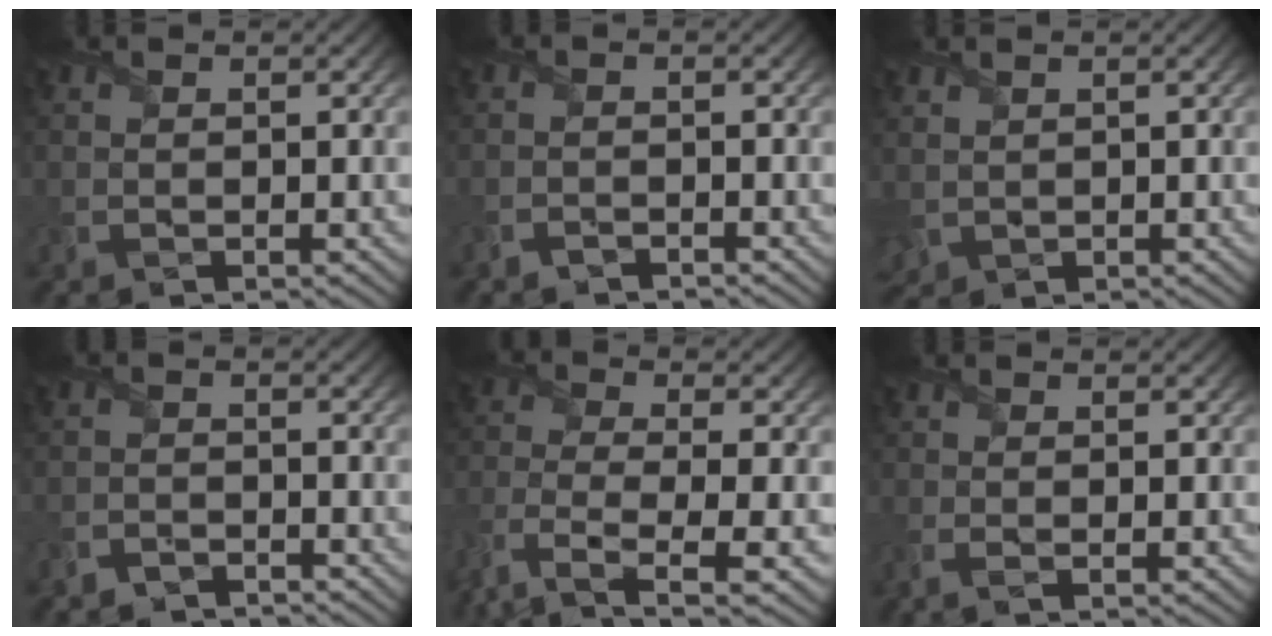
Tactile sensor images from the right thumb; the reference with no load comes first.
{"total": 1.4, "force": [-1.4, 0.0, -0.1], "torque": [0.002, 0.002, -0.032]}
{"total": 1.9, "force": [0.9, 1.6, 0.4], "torque": [-0.030, -0.002, 0.018]}
{"total": 2.2, "force": [-2.2, 0.3, 0.0], "torque": [0.001, 0.001, -0.052]}
{"total": 8.5, "force": [-5.2, 2.8, 6.1], "torque": [-0.143, -0.024, -0.108]}
{"total": 1.3, "force": [-0.2, 0.5, 1.2], "torque": [-0.031, -0.003, -0.004]}